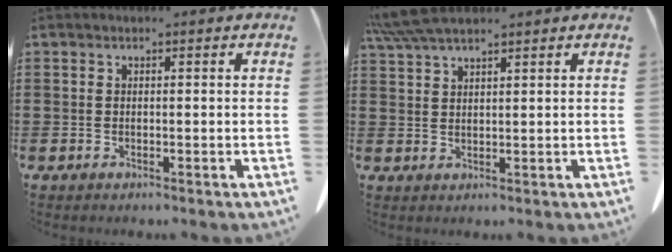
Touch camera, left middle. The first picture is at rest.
{"total": 5.1, "force": [4.3, 0.7, 2.7], "torque": [-0.066, -0.007, 0.082]}